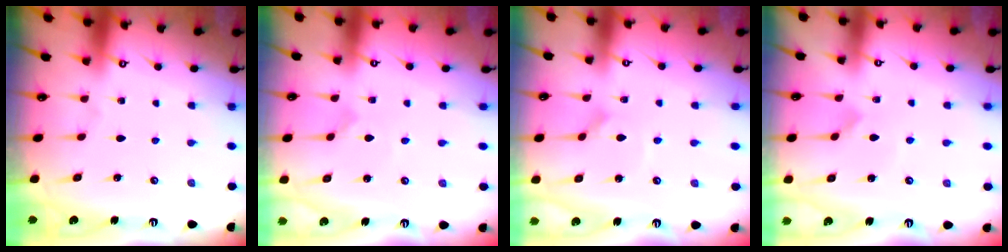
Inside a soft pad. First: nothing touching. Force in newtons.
{"total": 0.0}
{"total": 2.3, "press": 2.3, "slide": 0.1}
{"total": 3.8, "press": 3.7, "slide": 0.4}